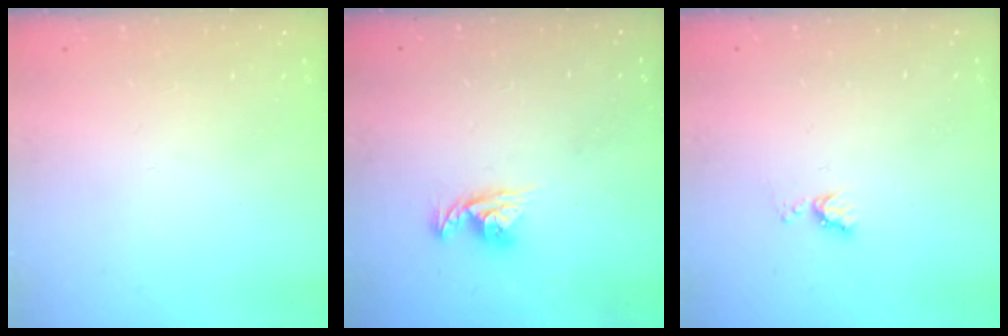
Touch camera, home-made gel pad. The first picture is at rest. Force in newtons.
{"total": 7.6, "press": 7.6, "slide": 0.6}
{"total": 5.1, "press": 5.1, "slide": 0.5}